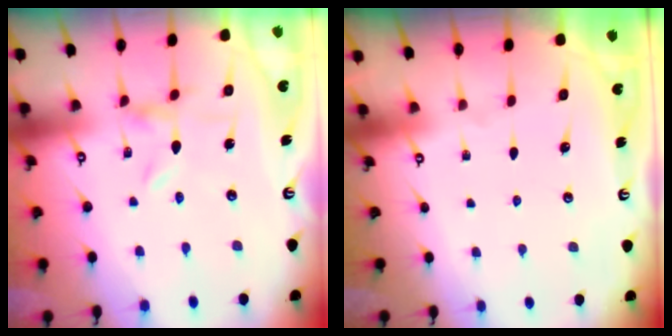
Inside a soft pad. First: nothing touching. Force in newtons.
{"total": 0.0}